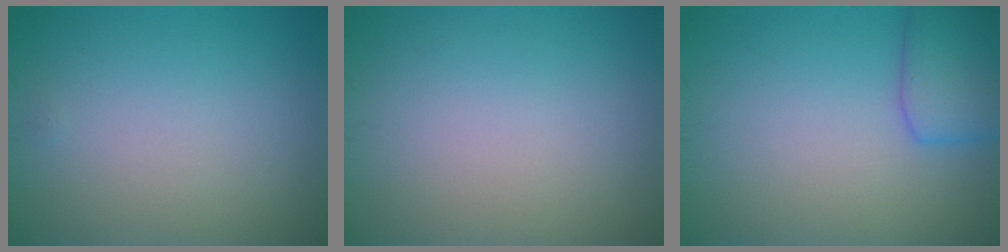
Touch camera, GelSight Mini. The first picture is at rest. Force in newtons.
{"total": 0.0}
{"total": 3.8, "press": 3.8, "slide": 0.2}